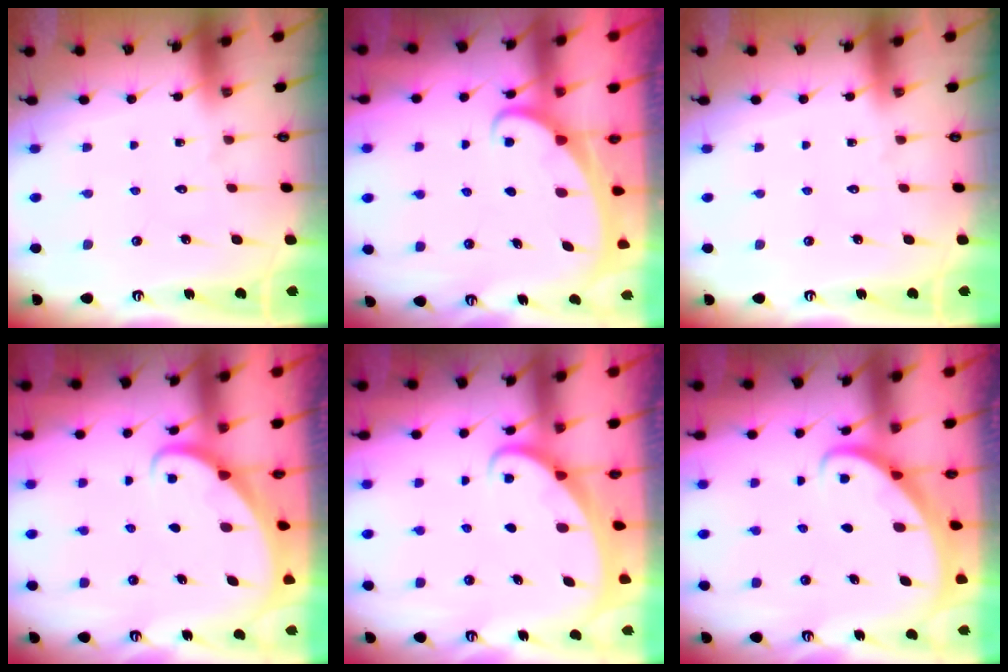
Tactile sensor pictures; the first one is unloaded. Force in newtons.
{"total": 1.9, "press": 1.9, "slide": 0.1}
{"total": 0.0}
{"total": 2.0, "press": 2.0, "slide": 0.3}
{"total": 1.8, "press": 1.8, "slide": 0.2}
{"total": 2.5, "press": 2.5, "slide": 0.3}